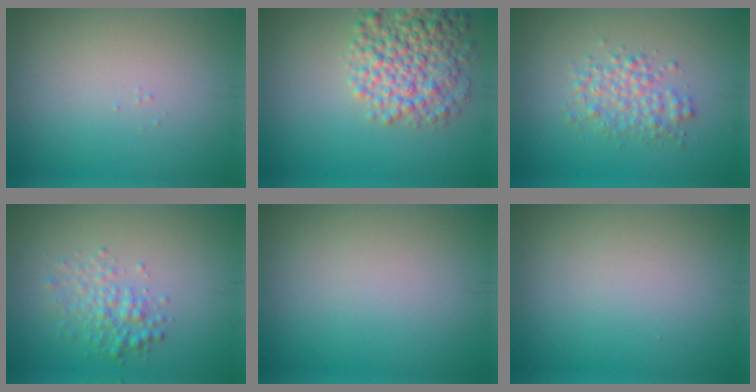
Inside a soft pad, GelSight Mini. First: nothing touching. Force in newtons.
{"total": 6.0, "press": 6.0, "slide": 0.2}
{"total": 2.7, "press": 2.7, "slide": 0.0}
{"total": 2.5, "press": 2.5, "slide": 0.1}
{"total": 0.0}
{"total": 0.0}